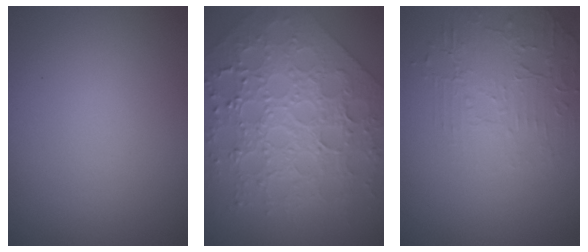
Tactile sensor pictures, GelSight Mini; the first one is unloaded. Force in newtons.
{"total": 6.8, "press": 6.0, "slide": 3.3}
{"total": 2.1, "press": 1.3, "slide": 1.7}